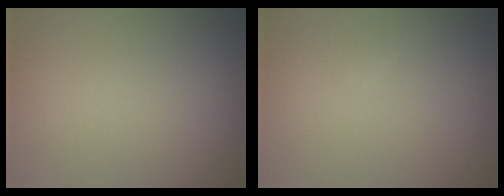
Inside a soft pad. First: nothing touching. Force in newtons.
{"total": 0.5, "press": 0.5, "slide": 0.1}